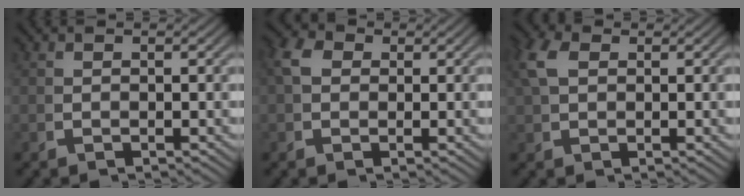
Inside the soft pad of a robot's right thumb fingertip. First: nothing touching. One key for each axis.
{"total": 3.4, "fx": 1.0, "fy": 2.7, "fz": 1.8, "tx": -0.042, "ty": -0.004, "tz": 0.016}
{"total": 2.5, "fx": 1.5, "fy": 1.4, "fz": 1.5, "tx": -0.040, "ty": 0.001, "tz": 0.034}